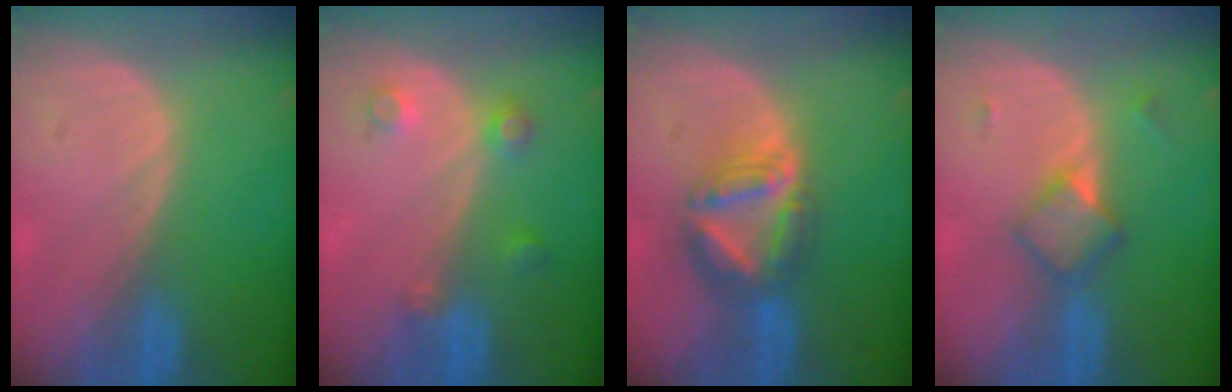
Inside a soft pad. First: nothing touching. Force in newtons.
{"total": 3.5, "press": 3.1, "slide": 1.6}
{"total": 7.4, "press": 6.6, "slide": 3.3}
{"total": 4.7, "press": 4.2, "slide": 2.0}